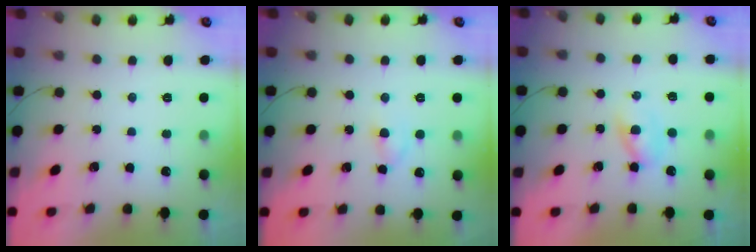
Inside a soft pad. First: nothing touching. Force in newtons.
{"total": 2.9, "press": 2.6, "slide": 1.1}
{"total": 2.9, "press": 2.7, "slide": 1.1}